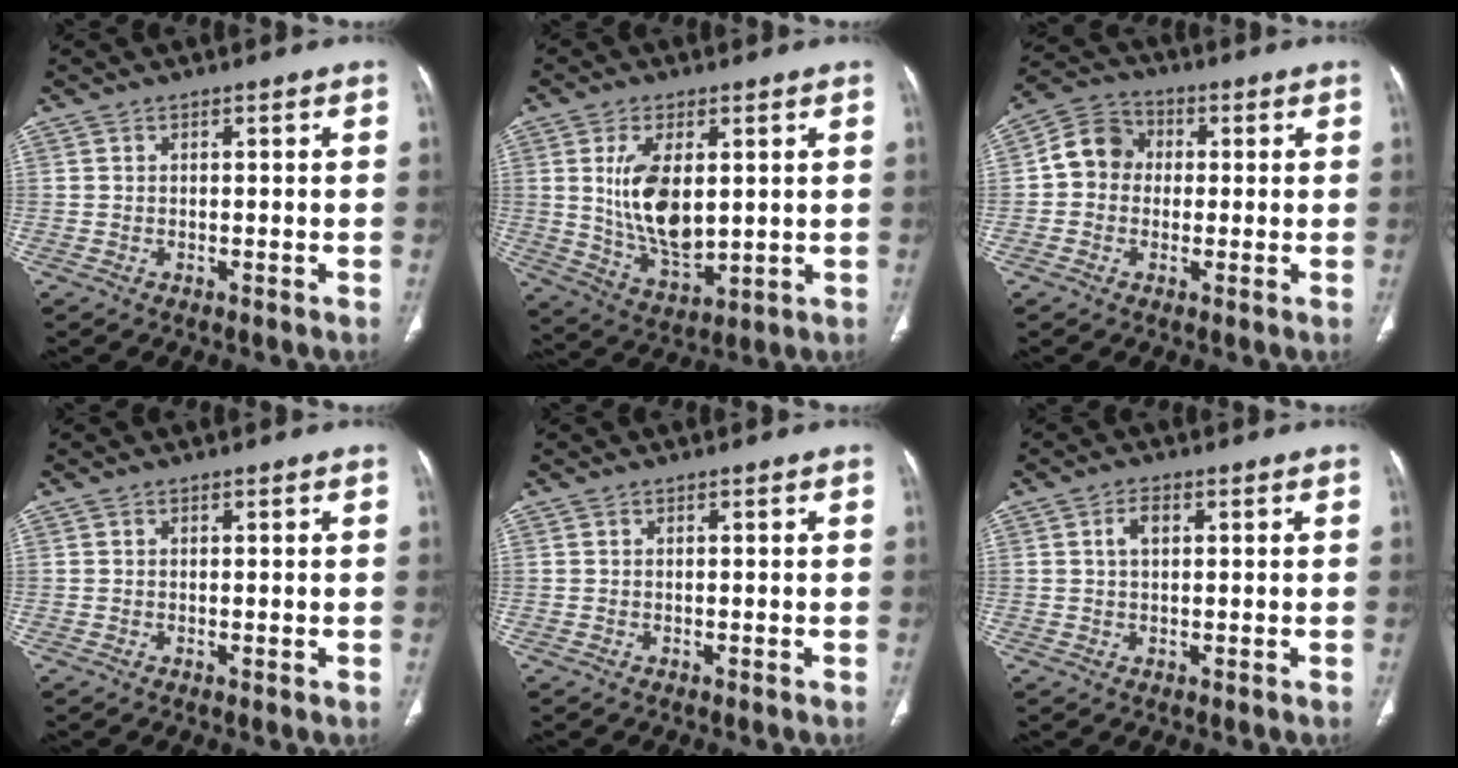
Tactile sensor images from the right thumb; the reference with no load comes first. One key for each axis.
{"total": 12.3, "fx": 2.0, "fy": 6.4, "fz": 10.3, "tx": -0.177, "ty": -0.021, "tz": 0.051}
{"total": 7.8, "fx": 0.1, "fy": 6.9, "fz": 3.6, "tx": -0.044, "ty": 0.022, "tz": -0.013}
{"total": 0.0}
{"total": 0.0}
{"total": 2.8, "fx": 0.8, "fy": 1.6, "fz": 2.2, "tx": -0.040, "ty": 0.006, "tz": 0.014}